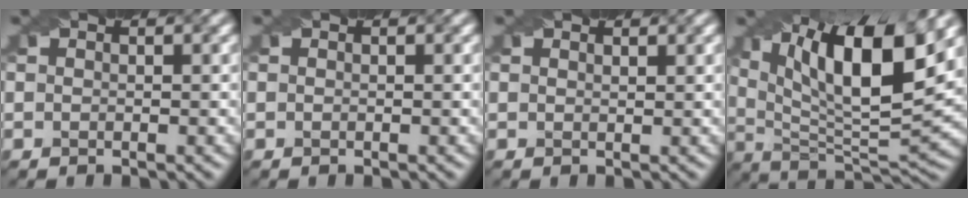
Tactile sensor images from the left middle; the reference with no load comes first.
{"total": 0.0}
{"total": 1.0, "force": [0.9, 0.2, 0.5], "torque": [-0.007, -0.005, 0.010]}
{"total": 13.3, "force": [5.9, 3.8, 11.4], "torque": [-0.186, 0.003, 0.102]}